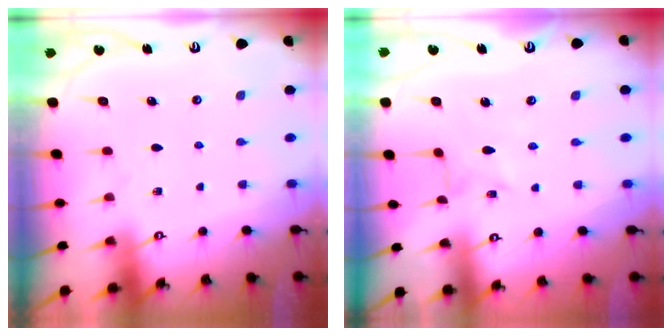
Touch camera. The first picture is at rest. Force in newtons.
{"total": 0.0}